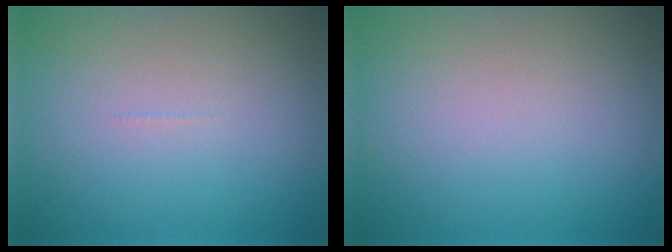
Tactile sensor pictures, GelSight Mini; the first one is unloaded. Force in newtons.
{"total": 0.0}